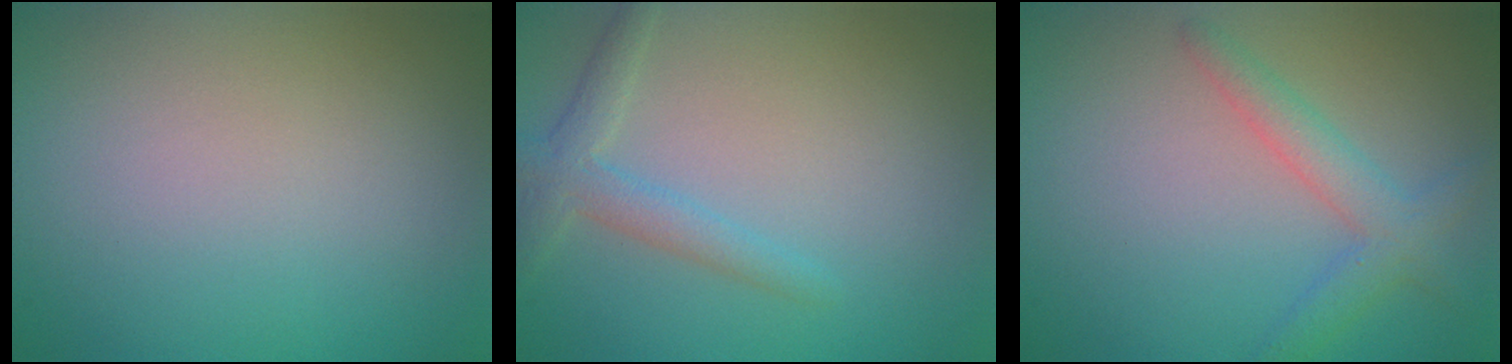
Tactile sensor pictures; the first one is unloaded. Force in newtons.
{"total": 2.3, "press": 2.3, "slide": 0.2}
{"total": 2.9, "press": 2.9, "slide": 0.1}